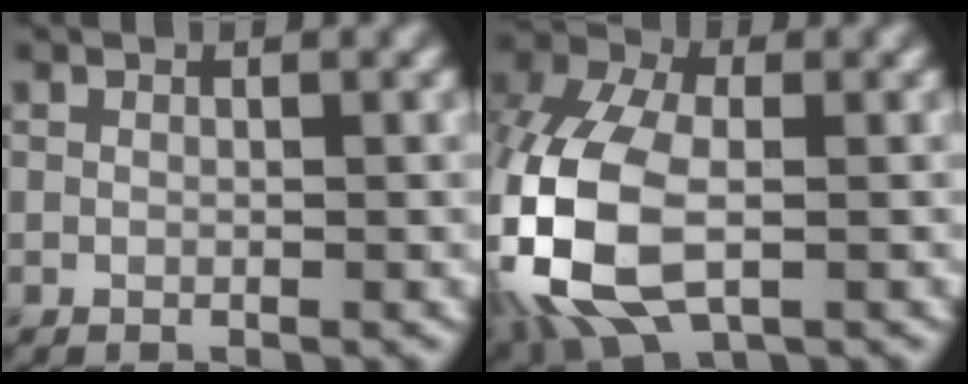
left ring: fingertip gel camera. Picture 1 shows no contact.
{"total": 10.9, "force": [-2.4, 6.3, 8.6], "torque": [-0.204, -0.006, -0.057]}